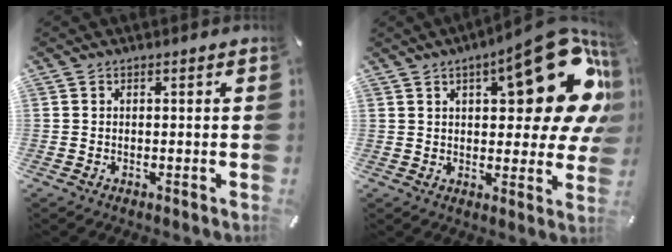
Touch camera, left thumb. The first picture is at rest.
{"total": 22.7, "force": [9.1, 8.6, 19.0], "torque": [-0.238, -0.052, 0.140]}